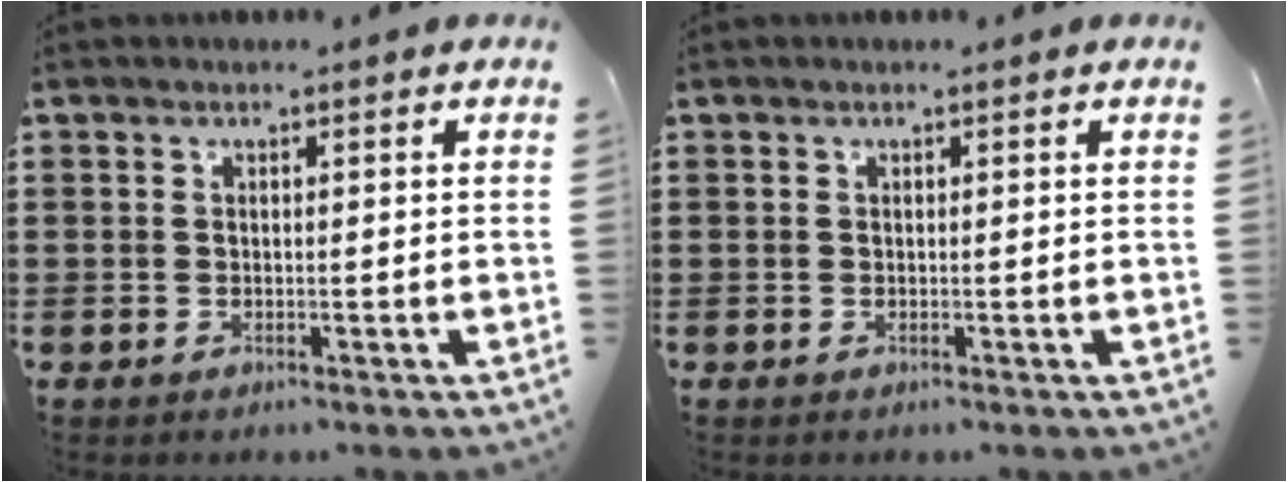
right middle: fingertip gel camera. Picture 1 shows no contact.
{"total": 0.0}